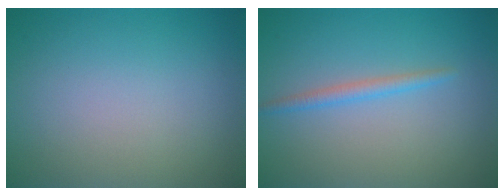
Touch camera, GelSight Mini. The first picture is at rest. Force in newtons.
{"total": 1.5, "press": 1.5, "slide": 0.1}